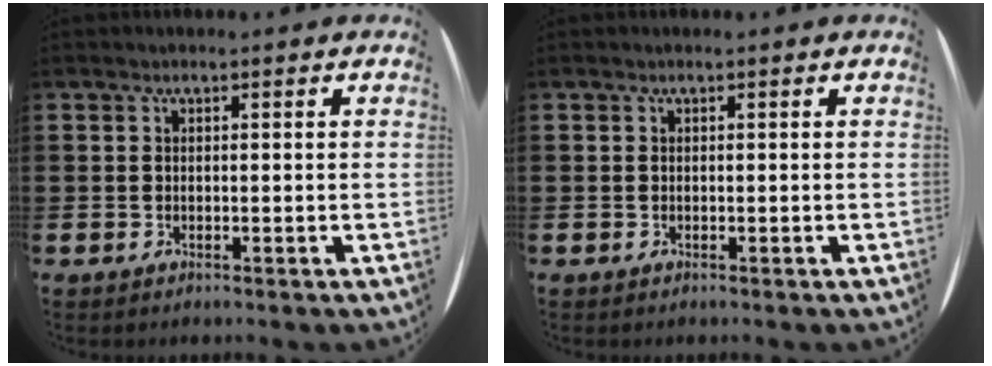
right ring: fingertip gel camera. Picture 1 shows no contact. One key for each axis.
{"total": 0.0}